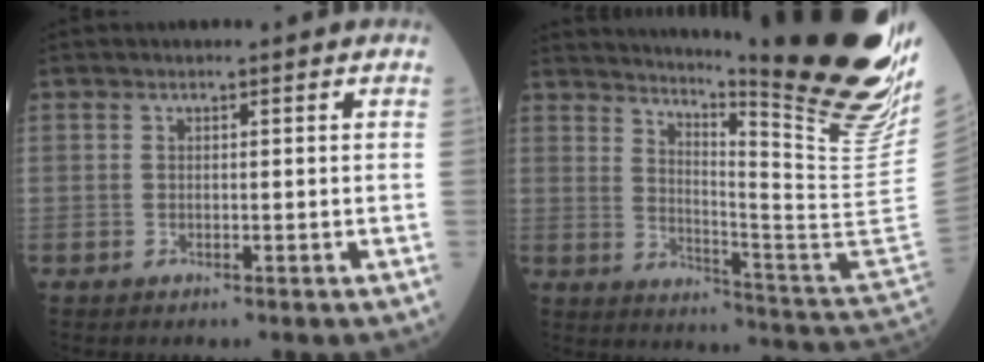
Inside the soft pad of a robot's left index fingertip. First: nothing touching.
{"total": 28.7, "force": [21.5, -1.0, 18.9], "torque": [-0.237, -0.116, 0.289]}